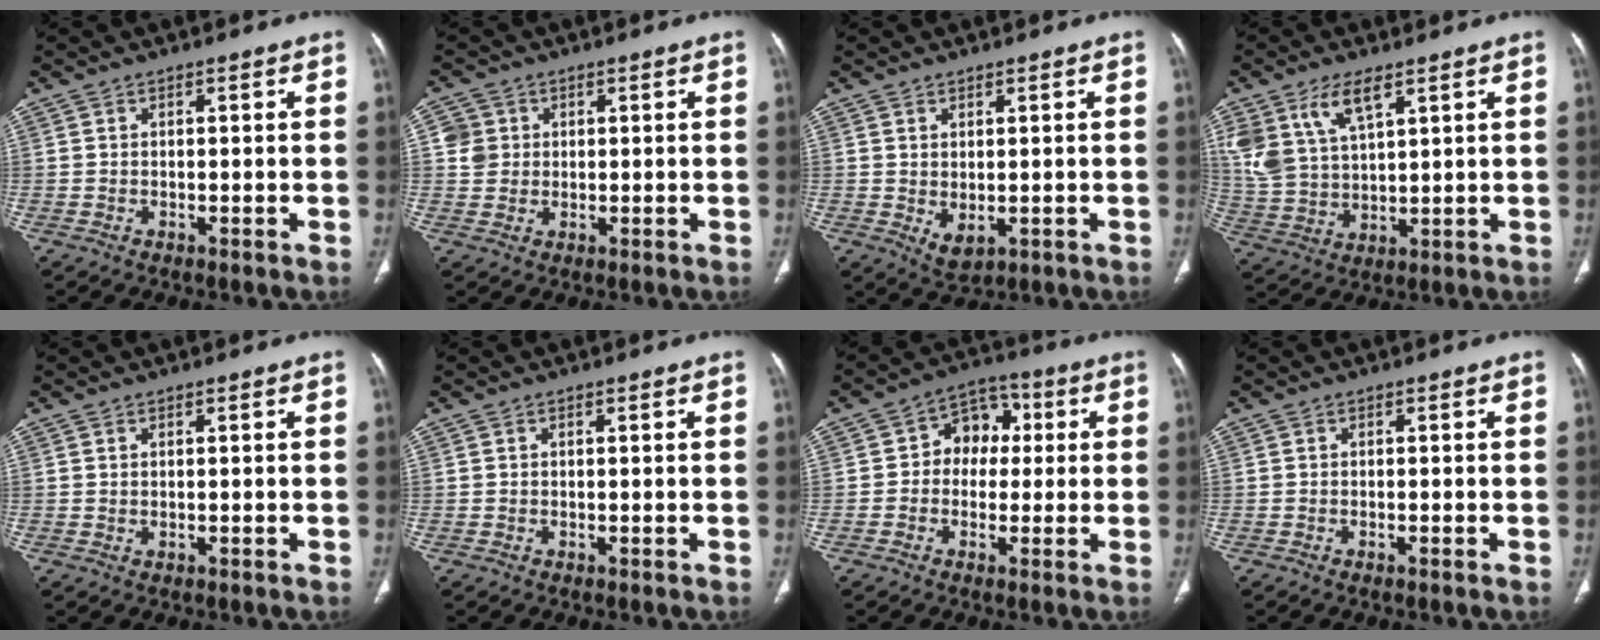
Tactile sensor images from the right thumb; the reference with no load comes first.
{"total": 4.0, "force": [0.9, 3.9, 0.7], "torque": [0.008, 0.001, 0.015]}
{"total": 3.5, "force": [-0.3, 2.0, 2.8], "torque": [-0.045, -0.007, 0.010]}
{"total": 11.3, "force": [6.2, 5.5, 7.7], "torque": [-0.156, -0.016, 0.134]}
{"total": 0.0}
{"total": 0.0}
{"total": 8.5, "force": [0.7, 6.7, 5.2], "torque": [-0.034, 0.024, 0.001]}
{"total": 0.6, "force": [-0.4, 0.1, 0.5], "torque": [-0.013, 0.001, -0.006]}